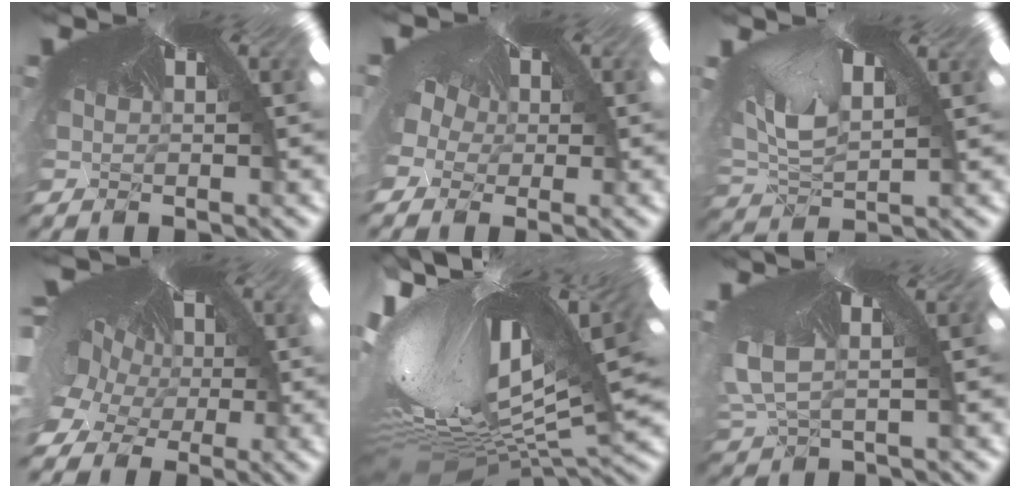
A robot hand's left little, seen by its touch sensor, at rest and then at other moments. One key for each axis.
{"total": 2.5, "fx": 0.5, "fy": 1.8, "fz": 1.7, "tx": -0.072, "ty": -0.016, "tz": 0.041}
{"total": 2.8, "fx": -2.1, "fy": 1.9, "fz": 0.0, "tx": -0.042, "ty": -0.057, "tz": 0.005}
{"total": 4.3, "fx": -2.2, "fy": 2.4, "fz": 2.7, "tx": -0.101, "ty": -0.026, "tz": -0.012}
{"total": 4.7, "fx": -3.9, "fy": -0.2, "fz": 2.5, "tx": -0.103, "ty": -0.112, "tz": -0.011}
{"total": 3.1, "fx": -3.0, "fy": 0.4, "fz": -0.6, "tx": -0.031, "ty": -0.050, "tz": -0.009}